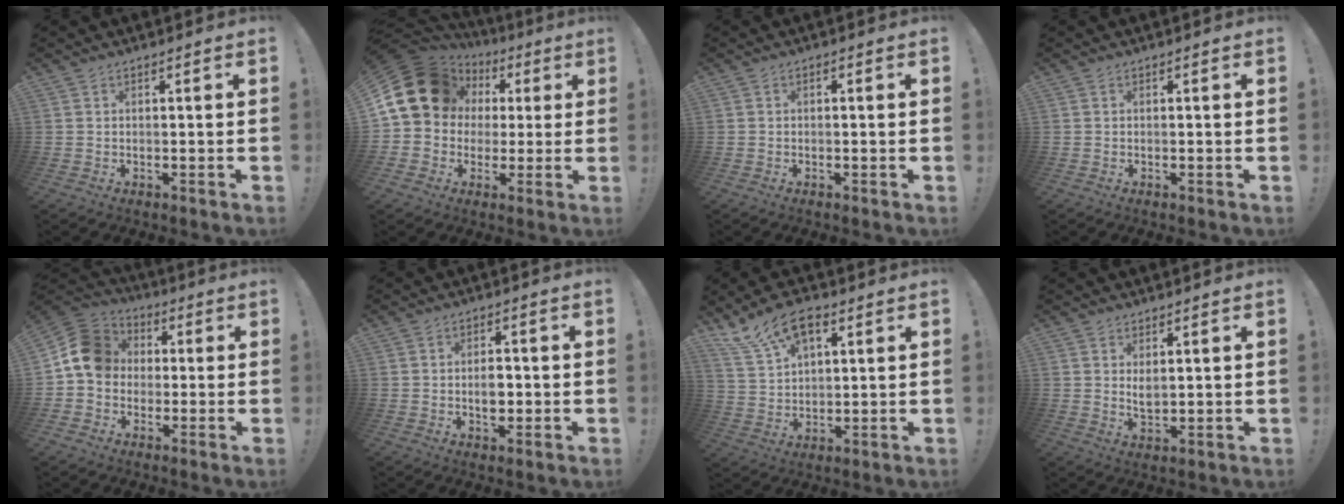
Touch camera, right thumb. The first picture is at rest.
{"total": 19.0, "force": [4.9, 15.5, 9.9], "torque": [-0.165, -0.015, 0.107]}
{"total": 0.8, "force": [-0.6, 0.1, 0.6], "torque": [-0.008, 0.001, -0.009]}
{"total": 0.0}
{"total": 13.3, "force": [1.1, 11.3, 6.9], "torque": [-0.103, 0.019, 0.026]}
{"total": 4.5, "force": [-0.8, 3.1, 3.1], "torque": [-0.025, -0.003, -0.019]}
{"total": 12.1, "force": [6.8, 6.4, 7.7], "torque": [-0.143, -0.022, 0.131]}
{"total": 3.2, "force": [1.7, 1.4, 2.3], "torque": [-0.027, -0.016, 0.027]}